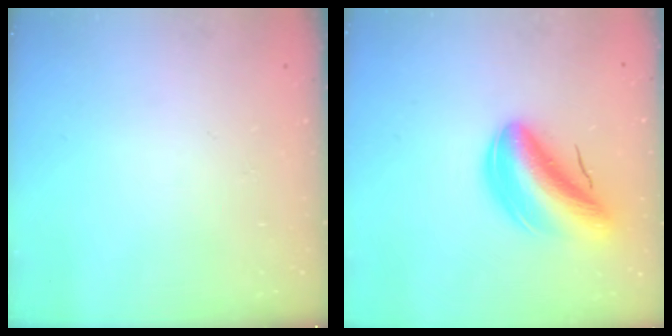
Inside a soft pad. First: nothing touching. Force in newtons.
{"total": 12.3, "press": 11.7, "slide": 3.8}